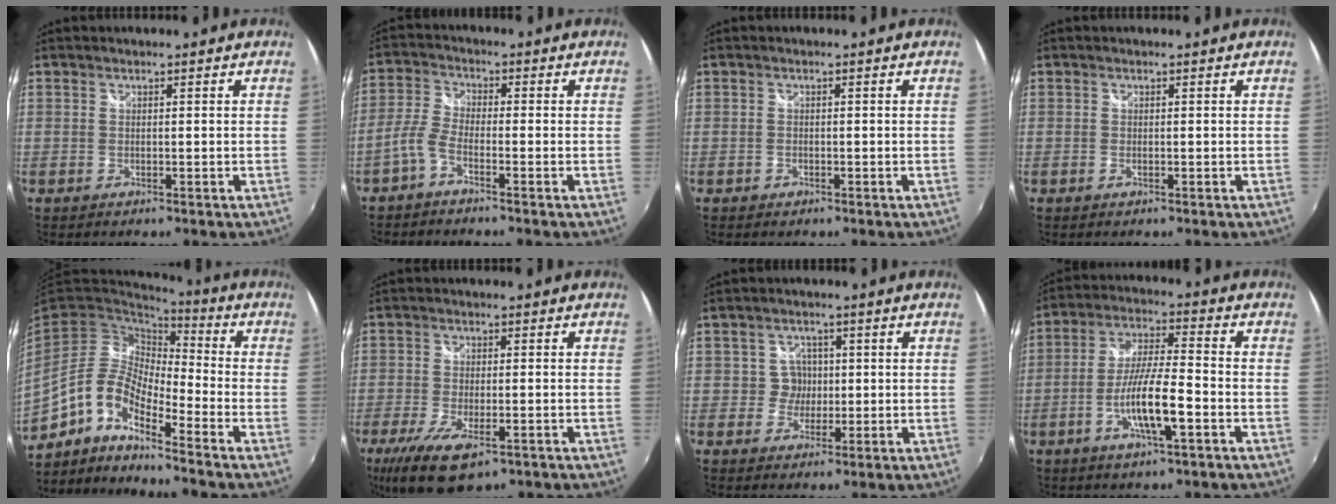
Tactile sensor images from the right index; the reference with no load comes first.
{"total": 3.6, "force": [-2.3, 1.2, 2.6], "torque": [-0.069, 0.011, -0.052]}
{"total": 1.1, "force": [-0.7, 0.8, 0.2], "torque": [-0.006, -0.002, -0.011]}
{"total": 0.0}
{"total": 11.3, "force": [-7.0, 3.5, 8.1], "torque": [-0.141, -0.004, -0.145]}
{"total": 12.2, "force": [-7.1, 4.6, 8.8], "torque": [-0.196, -0.046, -0.119]}
{"total": 3.5, "force": [-0.1, 3.5, 0.0], "torque": [0.005, 0.012, -0.003]}
{"total": 10.6, "force": [-4.1, 1.4, 9.6], "torque": [-0.190, -0.004, -0.075]}